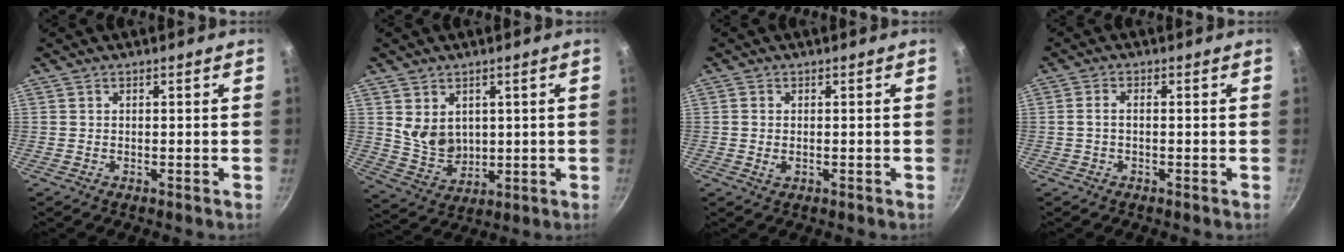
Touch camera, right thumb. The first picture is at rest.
{"total": 7.6, "force": [2.0, 5.9, 4.4], "torque": [-0.060, -0.022, 0.053]}
{"total": 1.7, "force": [-0.2, 1.1, 1.4], "torque": [-0.027, -0.001, -0.004]}
{"total": 1.8, "force": [-0.3, 0.9, 1.5], "torque": [-0.040, 0.012, -0.009]}